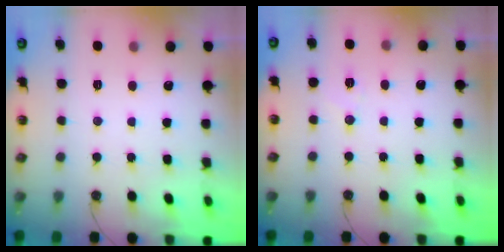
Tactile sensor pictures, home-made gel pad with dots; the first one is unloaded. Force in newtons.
{"total": 5.2, "press": 4.9, "slide": 1.6}